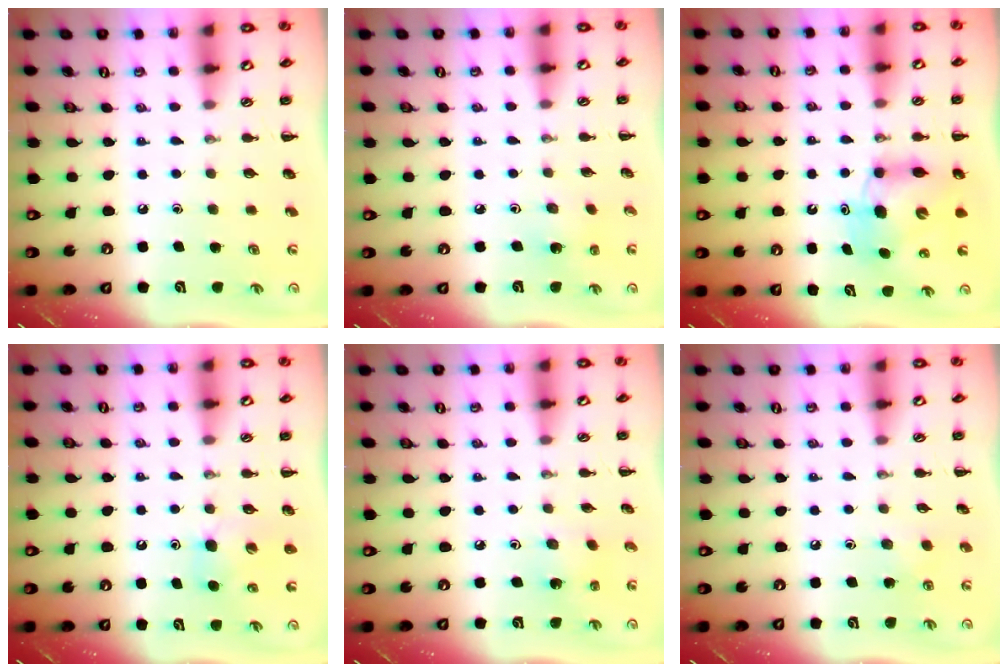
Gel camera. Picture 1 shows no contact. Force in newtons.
{"total": 2.7, "press": 2.5, "slide": 0.9}
{"total": 8.1, "press": 8.1, "slide": 0.9}
{"total": 5.3, "press": 5.1, "slide": 1.3}
{"total": 1.8, "press": 1.7, "slide": 0.8}
{"total": 4.5, "press": 4.4, "slide": 1.1}